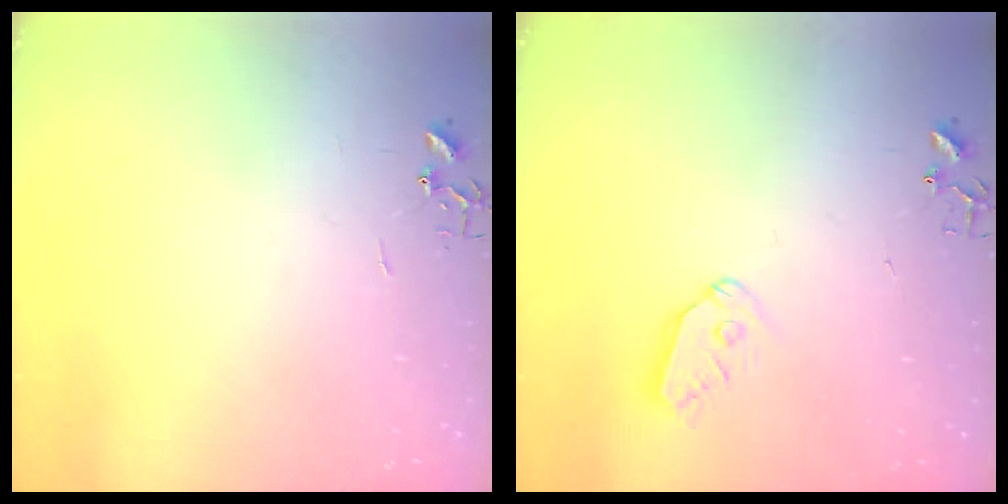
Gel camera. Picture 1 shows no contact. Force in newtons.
{"total": 7.7, "press": 7.7, "slide": 0.4}